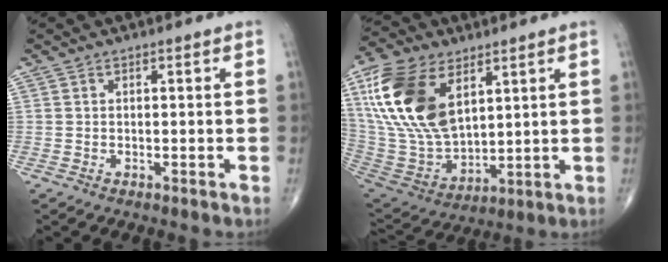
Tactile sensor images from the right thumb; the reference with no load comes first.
{"total": 21.9, "force": [8.5, 12.3, 15.9], "torque": [-0.315, -0.035, 0.167]}